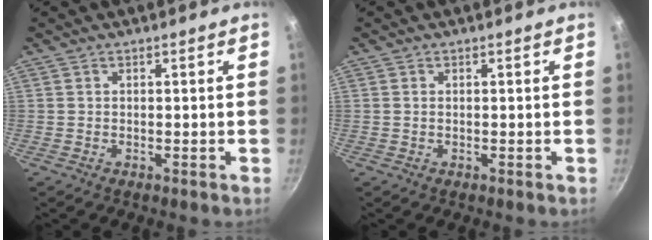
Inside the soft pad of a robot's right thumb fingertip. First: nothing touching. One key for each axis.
{"total": 0.0}